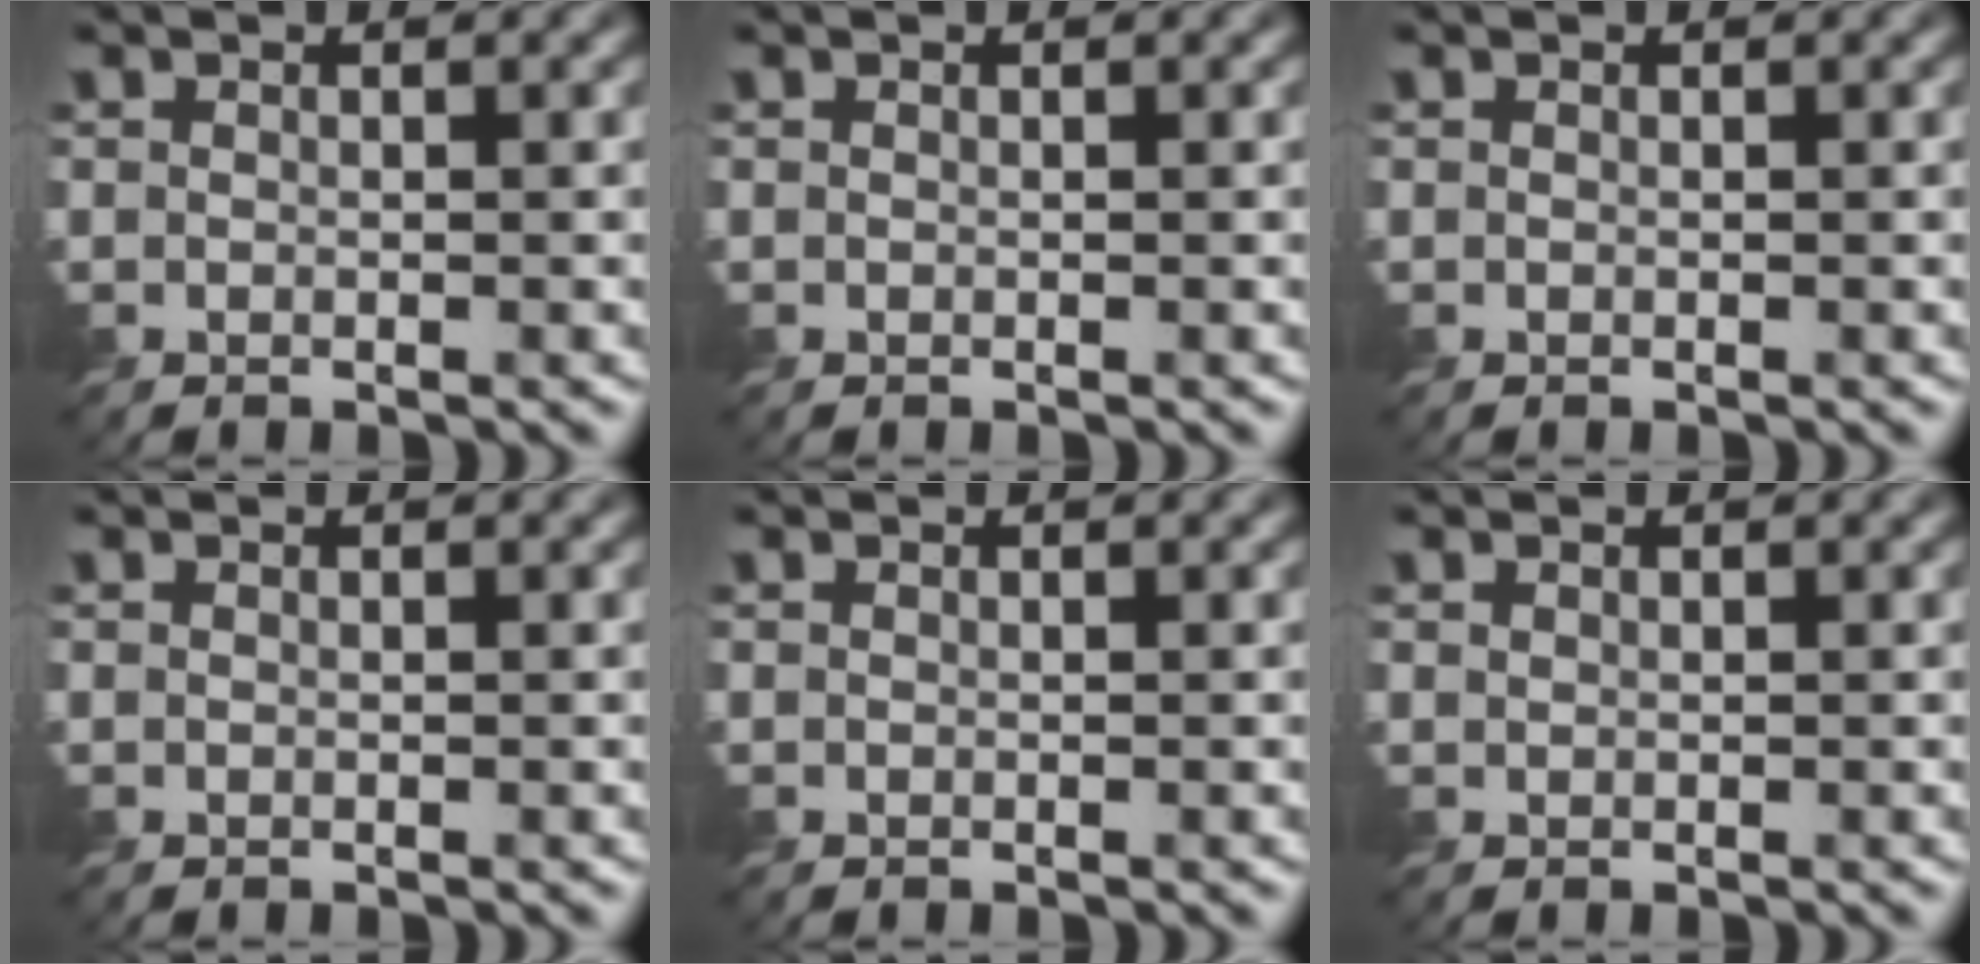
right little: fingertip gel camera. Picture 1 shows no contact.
{"total": 0.0}
{"total": 0.0}
{"total": 0.0}
{"total": 0.0}
{"total": 0.0}